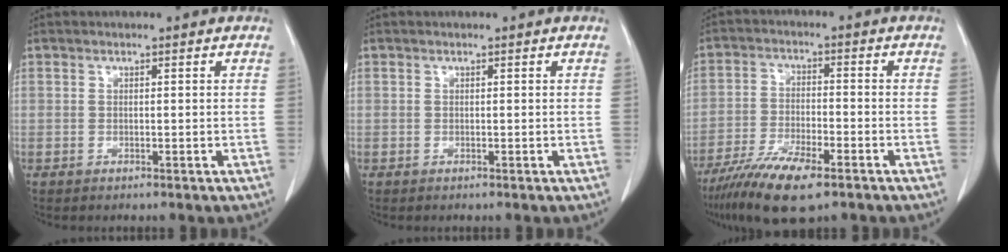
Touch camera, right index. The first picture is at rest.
{"total": 0.0}
{"total": 10.8, "force": [-7.3, 2.4, 7.6], "torque": [-0.140, -0.022, -0.128]}